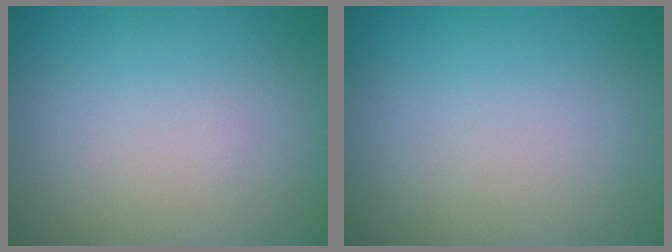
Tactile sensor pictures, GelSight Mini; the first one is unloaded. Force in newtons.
{"total": 0.0}